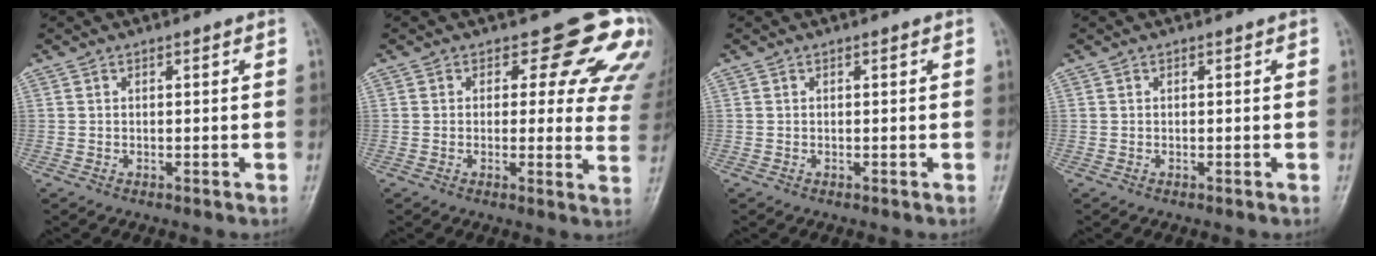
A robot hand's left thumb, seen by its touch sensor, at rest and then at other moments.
{"total": 11.8, "force": [7.7, 6.2, 6.4], "torque": [-0.012, -0.036, 0.061]}
{"total": 0.0}
{"total": 0.0}